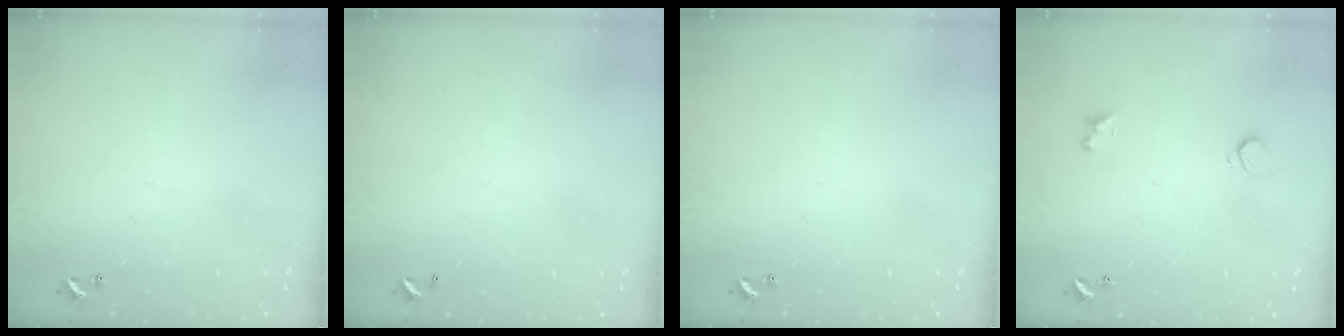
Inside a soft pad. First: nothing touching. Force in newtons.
{"total": 2.9, "press": 2.9, "slide": 0.1}
{"total": 0.0}
{"total": 2.1, "press": 1.8, "slide": 1.2}